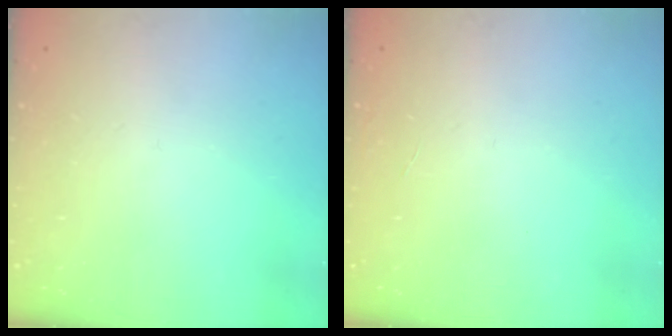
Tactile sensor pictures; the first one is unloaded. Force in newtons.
{"total": 0.0}